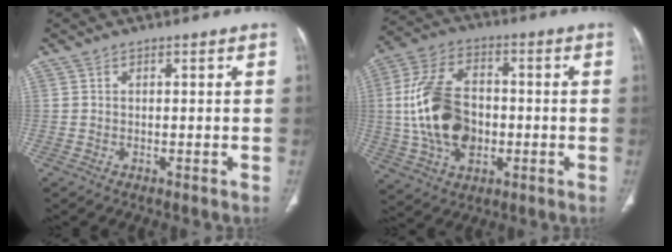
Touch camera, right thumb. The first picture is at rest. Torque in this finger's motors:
{"motor_torque": [1.85, 2.39, 1.79, -0.02, 0.38]}